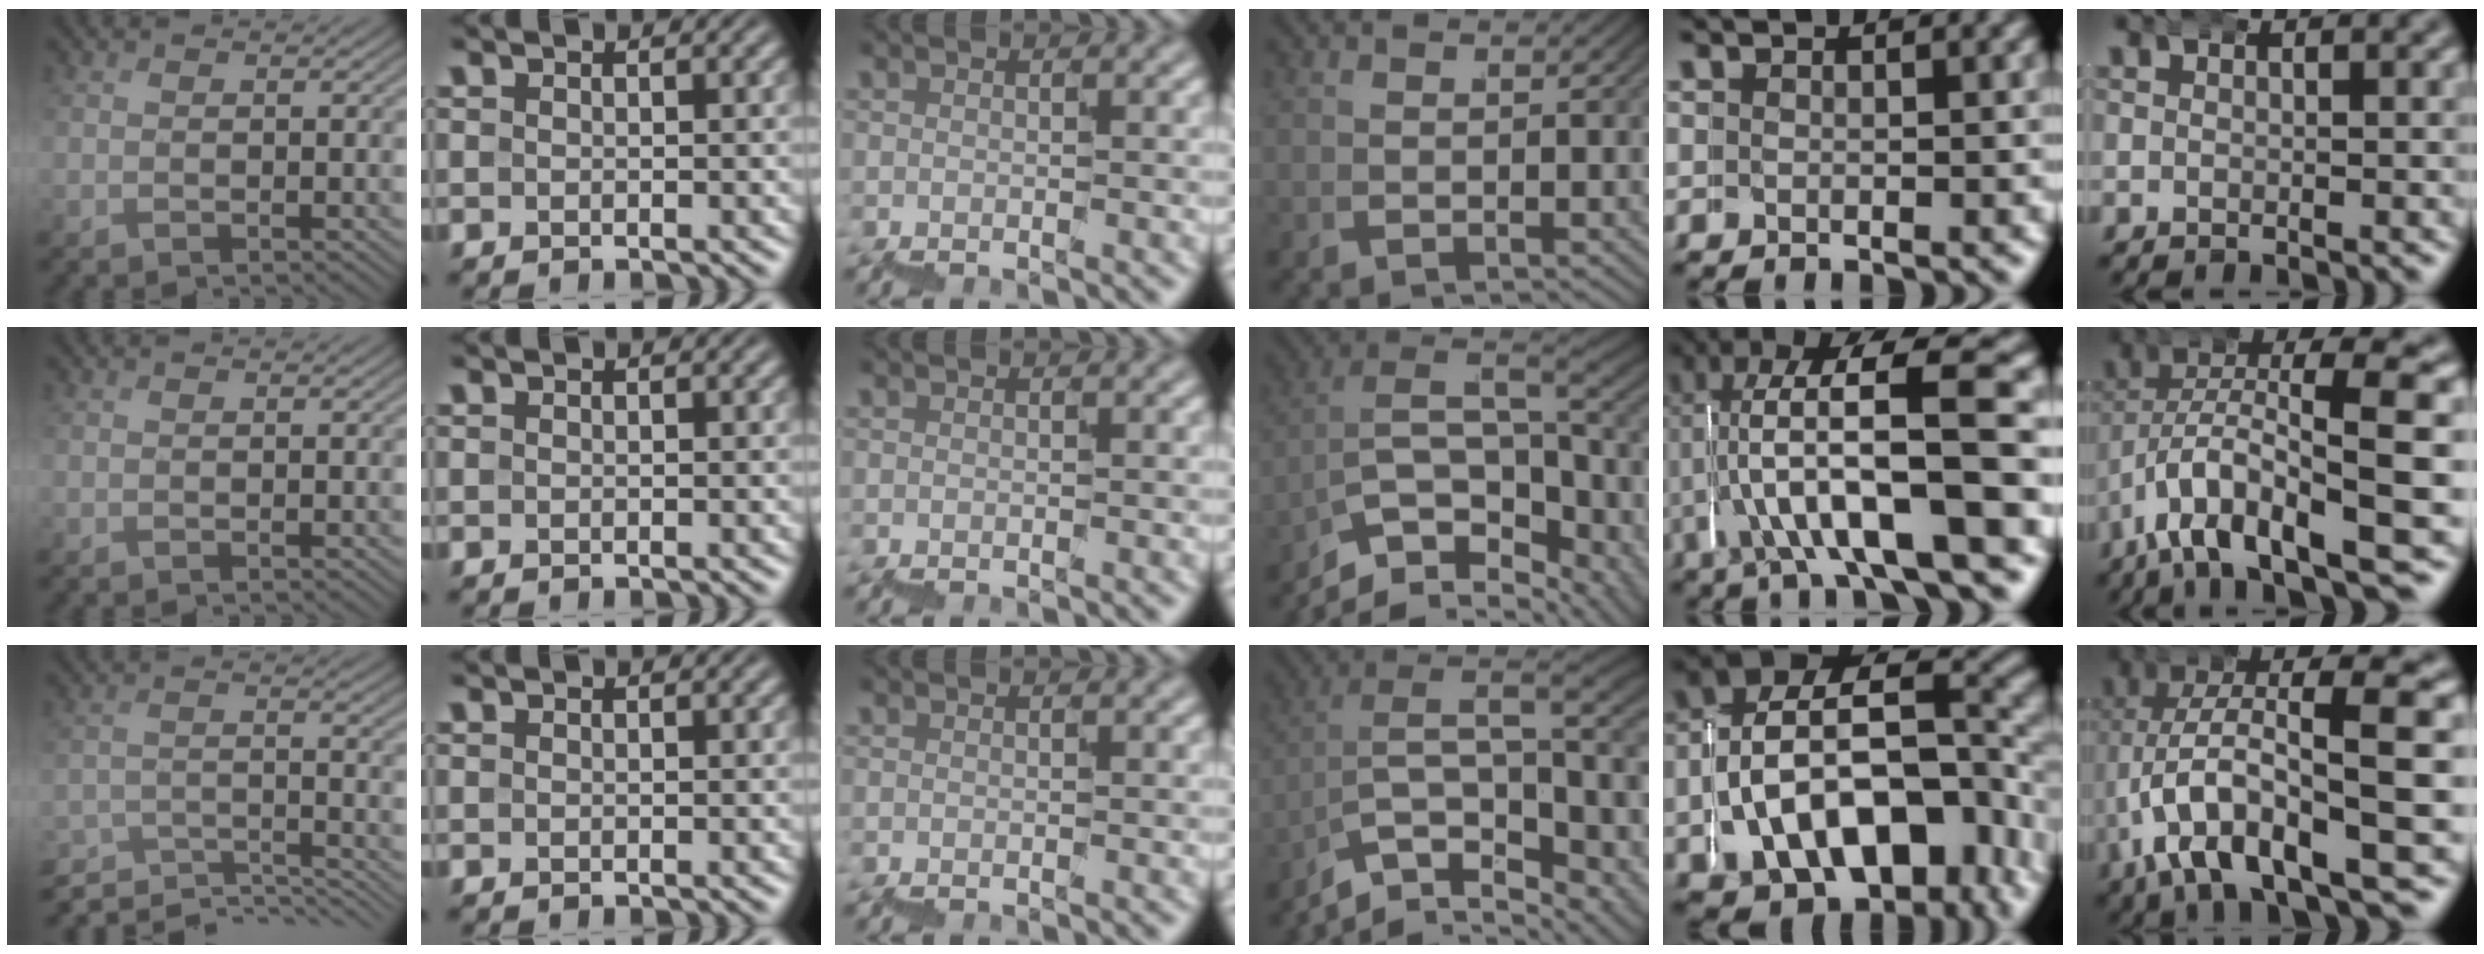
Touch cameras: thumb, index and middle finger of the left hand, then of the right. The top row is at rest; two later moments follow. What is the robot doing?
{"motion": "wrap", "object": "bubble wrap"}